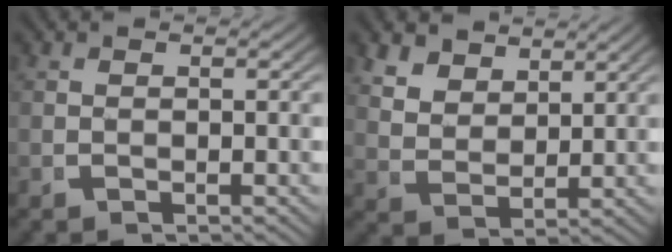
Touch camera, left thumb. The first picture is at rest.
{"total": 4.7, "force": [3.0, 2.7, 2.3], "torque": [-0.044, -0.014, 0.065]}